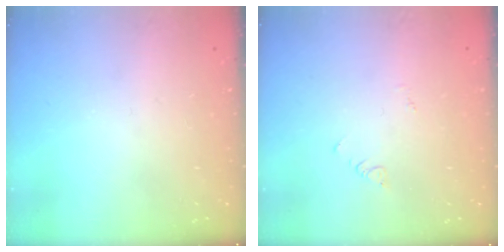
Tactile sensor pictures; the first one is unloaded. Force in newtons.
{"total": 1.9, "press": 1.9, "slide": 0.4}